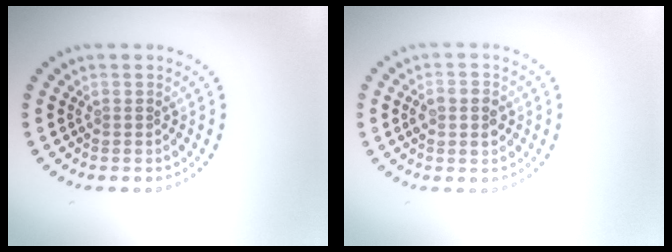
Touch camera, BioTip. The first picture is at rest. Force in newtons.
{"total": 2.9, "press": 2.9, "slide": 0.1}